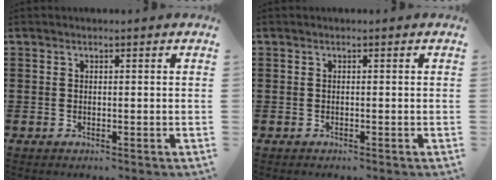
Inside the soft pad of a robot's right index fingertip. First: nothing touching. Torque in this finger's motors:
{"motor_torque": [-0.05, -0.08, -0.02, -0.01]}